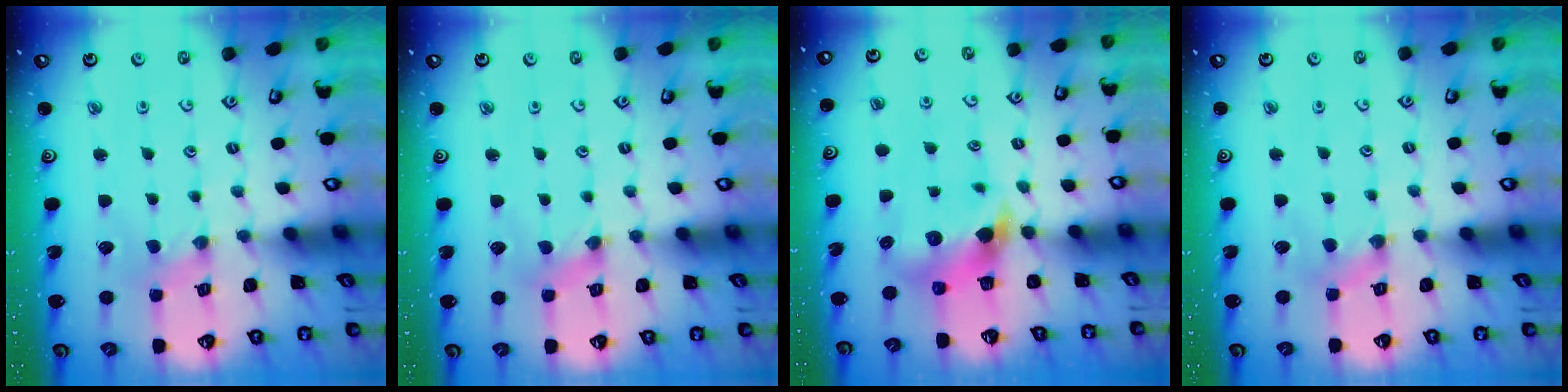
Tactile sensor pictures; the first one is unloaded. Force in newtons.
{"total": 0.0}
{"total": 6.3, "press": 6.3, "slide": 0.7}
{"total": 2.8, "press": 2.8, "slide": 0.4}